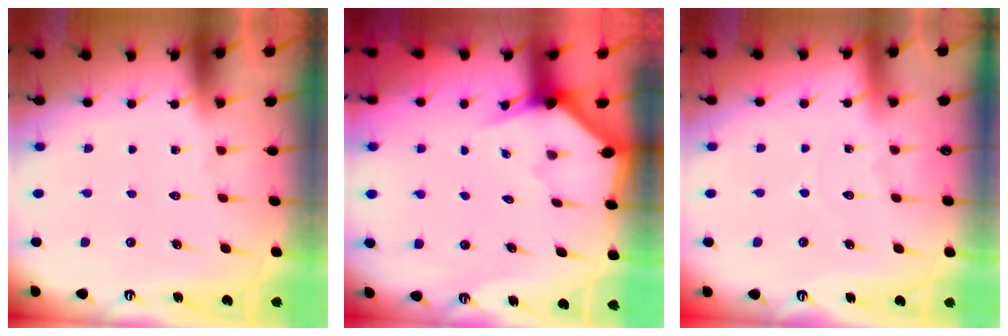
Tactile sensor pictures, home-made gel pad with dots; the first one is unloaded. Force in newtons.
{"total": 2.3, "press": 2.3, "slide": 0.1}
{"total": 3.0, "press": 3.0, "slide": 0.2}